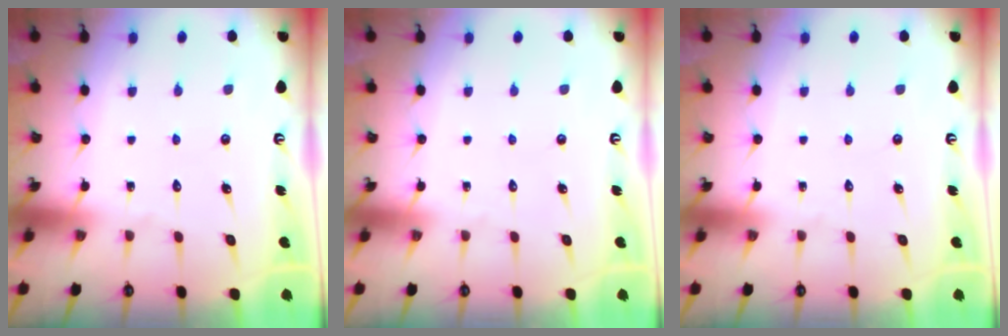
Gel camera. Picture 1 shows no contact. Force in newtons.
{"total": 0.0}
{"total": 0.0}